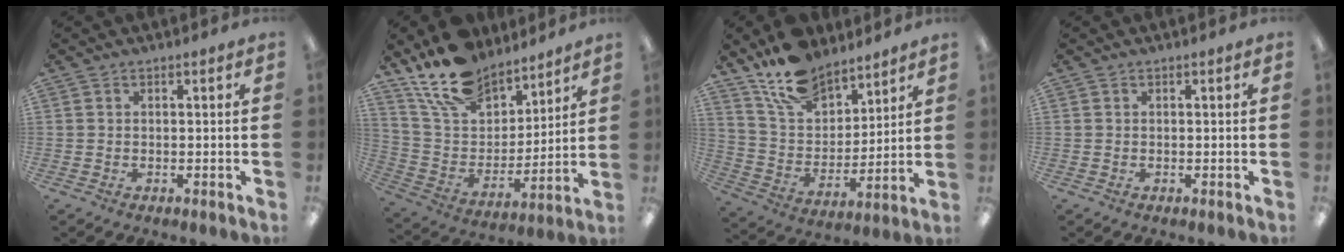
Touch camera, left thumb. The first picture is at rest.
{"total": 17.5, "force": [14.2, 8.4, 5.9], "torque": [-0.135, -0.089, 0.266]}
{"total": 13.9, "force": [11.6, 6.4, 4.0], "torque": [-0.087, -0.078, 0.222]}
{"total": 0.0}